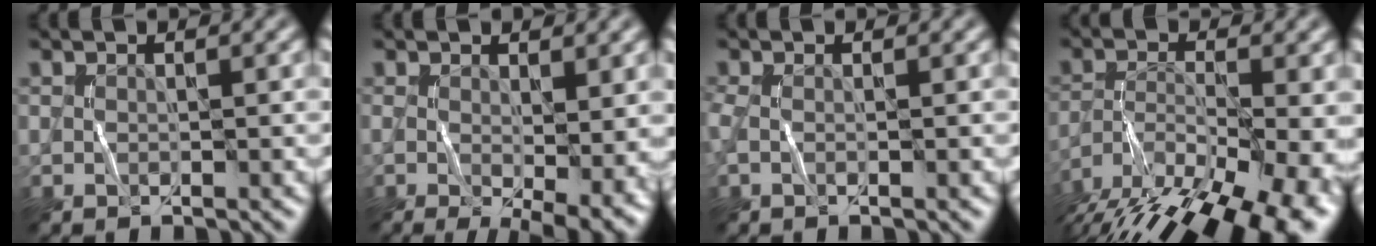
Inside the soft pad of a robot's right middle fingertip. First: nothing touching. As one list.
[{"total": 6.4, "force": [-0.9, 1.9, 6.0], "torque": [-0.088, -0.015, -0.008]}, {"total": 1.1, "force": [-0.1, 0.4, 1.0], "torque": [-0.026, 0.002, -0.005]}, {"total": 15.9, "force": [-11.0, 6.6, 9.3], "torque": [-0.153, -0.036, -0.149]}]